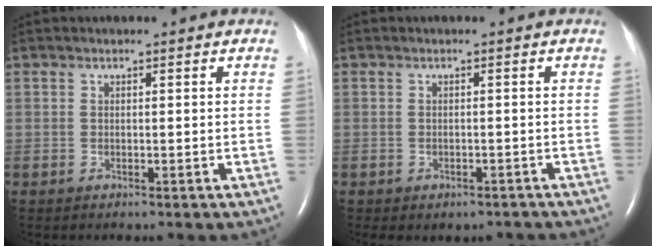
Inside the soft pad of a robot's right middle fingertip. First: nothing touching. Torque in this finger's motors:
{"motor_torque": [0.52, -0.54, 0.13, 0.05]}